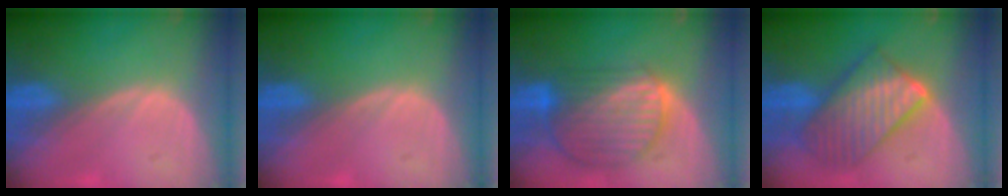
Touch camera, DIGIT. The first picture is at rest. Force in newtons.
{"total": 0.0}
{"total": 10.0, "press": 8.6, "slide": 5.2}
{"total": 10.1, "press": 10.1, "slide": 0.7}